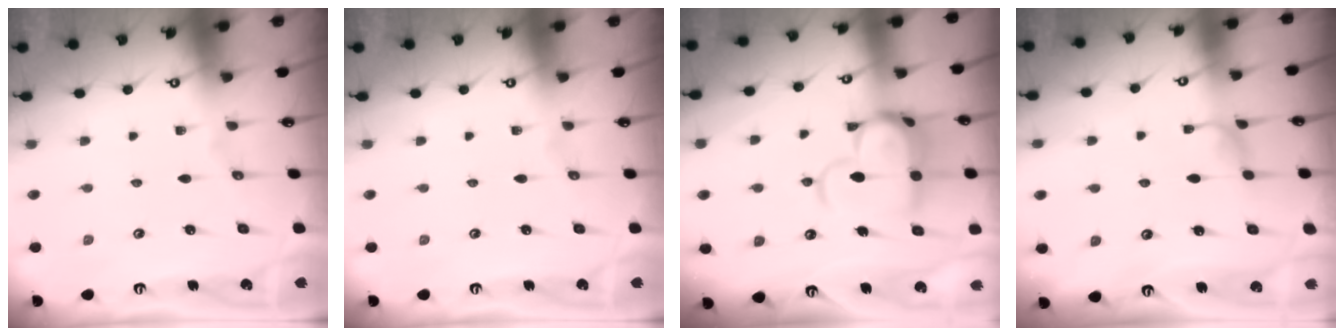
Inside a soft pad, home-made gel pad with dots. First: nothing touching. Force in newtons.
{"total": 0.0}
{"total": 8.7, "press": 8.6, "slide": 1.3}
{"total": 0.9, "press": 0.3, "slide": 0.8}